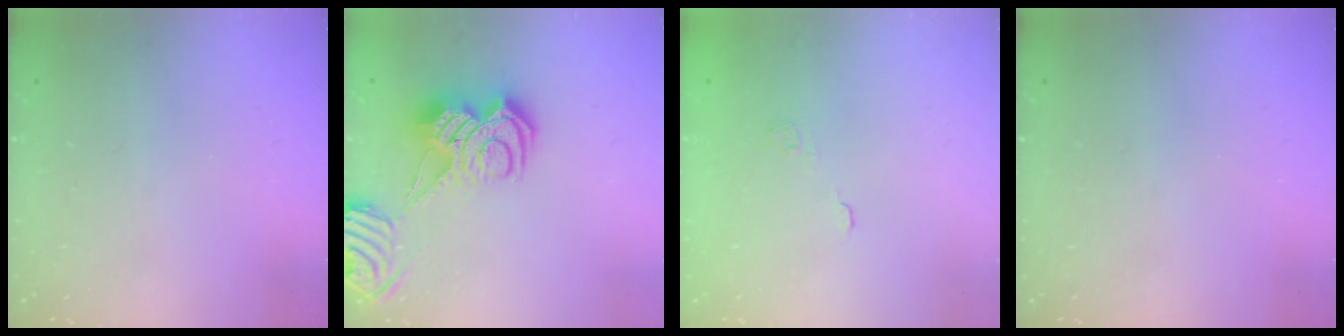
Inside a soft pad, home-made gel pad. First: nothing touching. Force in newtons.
{"total": 11.8, "press": 11.7, "slide": 0.8}
{"total": 2.0, "press": 1.5, "slide": 1.3}
{"total": 0.0}